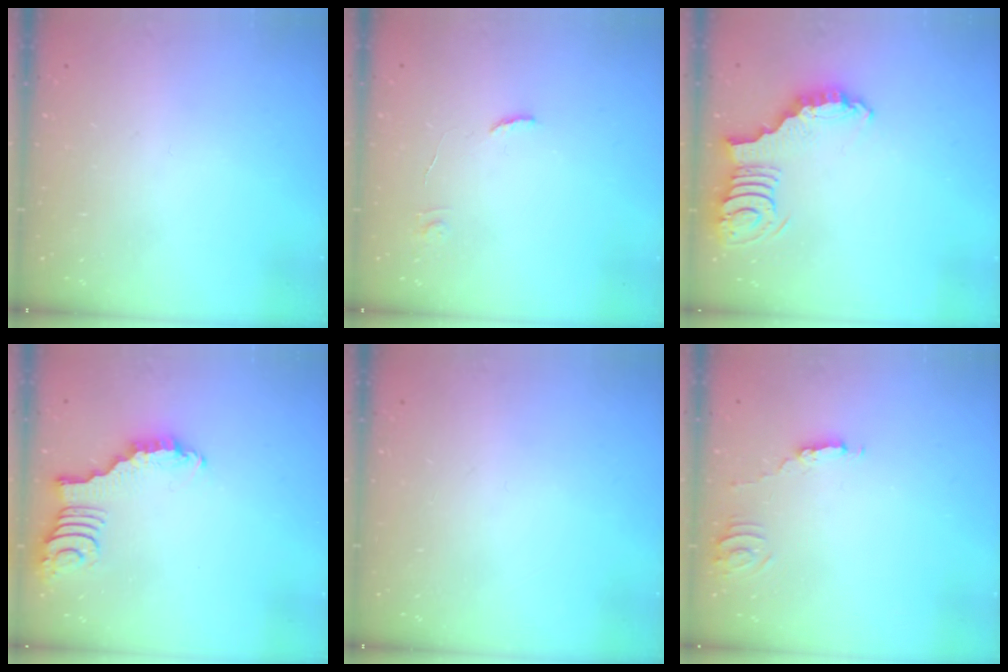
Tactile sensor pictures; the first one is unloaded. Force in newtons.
{"total": 5.8, "press": 5.8, "slide": 0.4}
{"total": 3.9, "press": 3.9, "slide": 0.6}
{"total": 2.3, "press": 2.3, "slide": 0.3}
{"total": 0.0}
{"total": 2.5, "press": 2.5, "slide": 0.2}